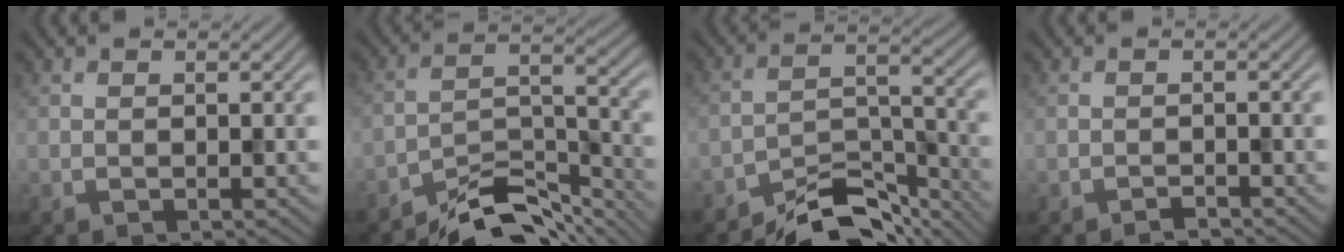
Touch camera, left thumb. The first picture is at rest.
{"total": 9.1, "force": [-8.1, 2.3, 3.5], "torque": [-0.051, 0.003, -0.152]}
{"total": 8.8, "force": [-8.1, 2.2, 2.9], "torque": [-0.041, 0.006, -0.150]}
{"total": 1.0, "force": [-1.0, 0.0, 0.1], "torque": [0.003, 0.006, -0.021]}